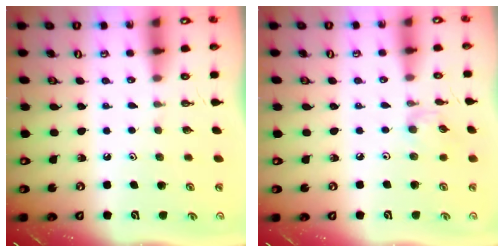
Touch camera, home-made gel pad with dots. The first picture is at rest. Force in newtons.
{"total": 4.1, "press": 4.1, "slide": 0.5}